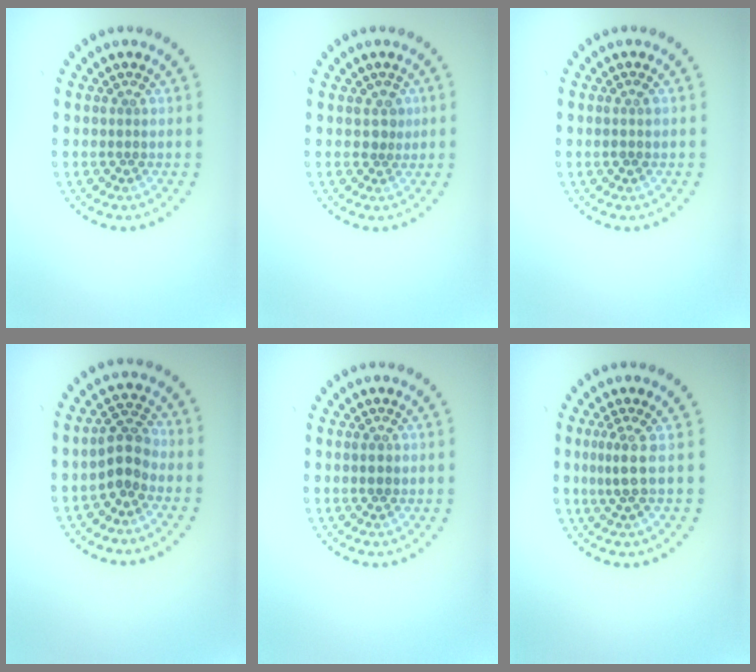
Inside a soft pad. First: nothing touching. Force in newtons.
{"total": 1.3, "press": 1.0, "slide": 0.9}
{"total": 0.7, "press": 0.7, "slide": 0.2}
{"total": 3.0, "press": 2.8, "slide": 1.0}
{"total": 1.3, "press": 1.3, "slide": 0.2}
{"total": 2.0, "press": 1.4, "slide": 1.3}